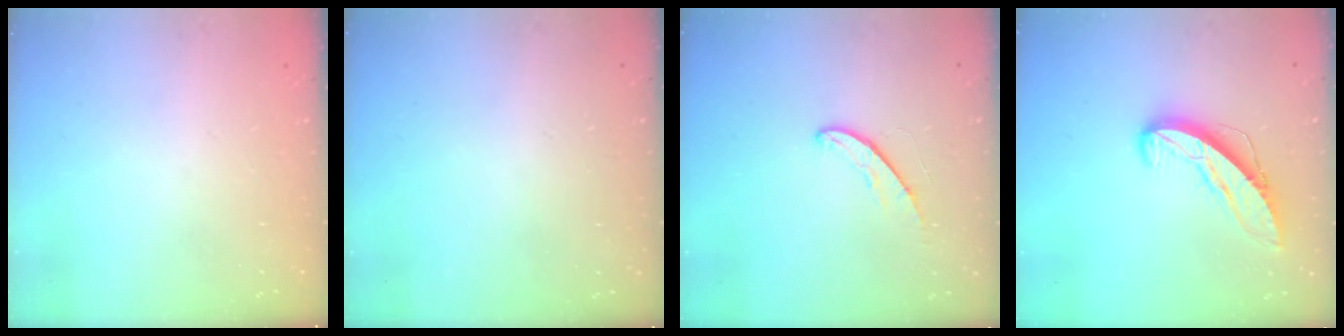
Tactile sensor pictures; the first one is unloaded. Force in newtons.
{"total": 0.0}
{"total": 5.6, "press": 5.5, "slide": 0.5}
{"total": 9.5, "press": 9.5, "slide": 0.7}